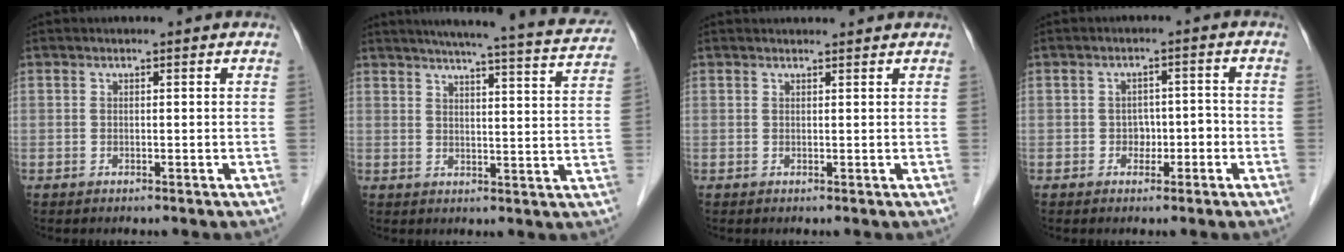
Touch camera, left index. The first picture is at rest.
{"total": 20.5, "force": [18.6, 1.1, 8.7], "torque": [-0.120, -0.024, 0.217]}
{"total": 4.4, "force": [4.3, 0.5, 0.9], "torque": [-0.008, 0.024, 0.047]}
{"total": 2.9, "force": [-1.3, 2.1, 1.5], "torque": [-0.018, 0.011, -0.018]}